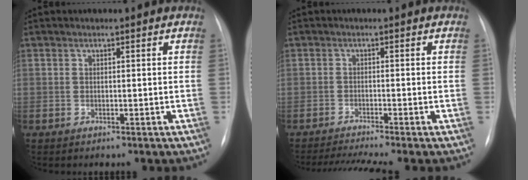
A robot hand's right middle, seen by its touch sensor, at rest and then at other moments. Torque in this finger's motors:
{"motor_torque": [0.32, -0.33, 0.03, 0.02]}